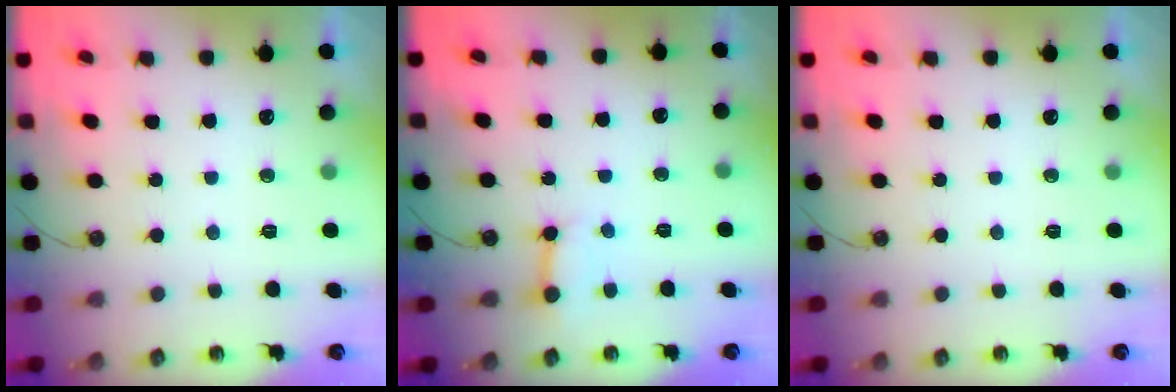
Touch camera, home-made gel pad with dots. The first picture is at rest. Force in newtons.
{"total": 4.2, "press": 4.2, "slide": 0.5}
{"total": 0.0}